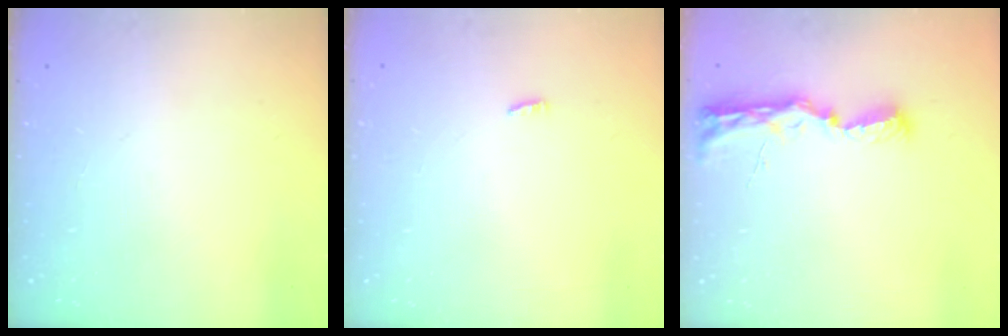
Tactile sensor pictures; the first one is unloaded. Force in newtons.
{"total": 6.6, "press": 2.7, "slide": 6.1}
{"total": 8.8, "press": 8.8, "slide": 1.0}